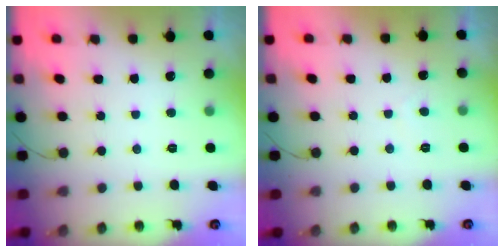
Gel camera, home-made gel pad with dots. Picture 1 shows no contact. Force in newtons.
{"total": 0.0}